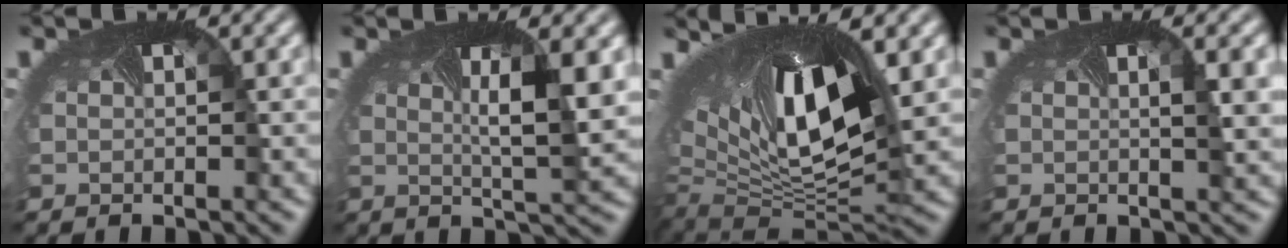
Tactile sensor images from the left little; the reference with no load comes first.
{"total": 4.9, "force": [0.8, 0.9, 4.7], "torque": [-0.075, -0.001, 0.012]}
{"total": 13.9, "force": [2.9, 6.0, 12.2], "torque": [-0.220, -0.003, 0.050]}
{"total": 2.9, "force": [0.5, 0.6, 2.8], "torque": [-0.025, 0.006, 0.005]}